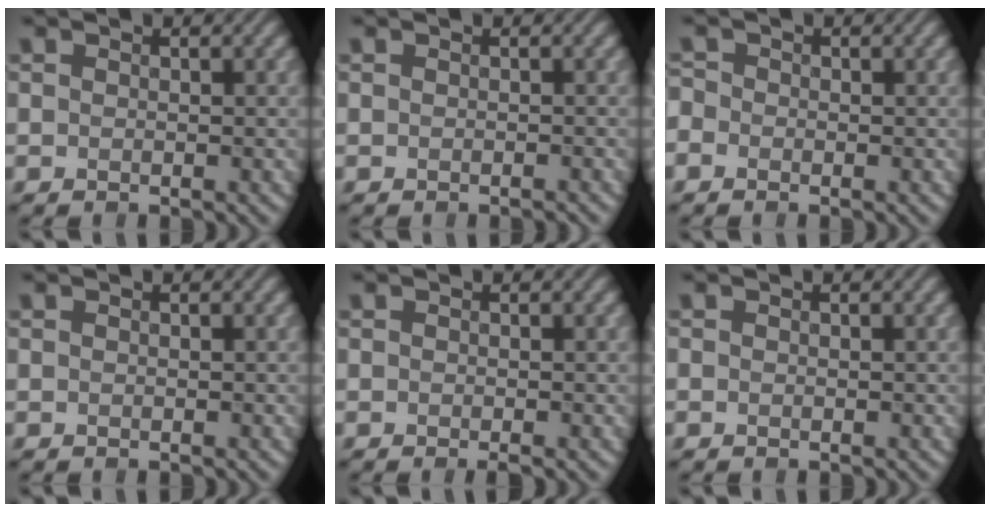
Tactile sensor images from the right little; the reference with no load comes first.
{"total": 0.6, "force": [-0.5, 0.0, 0.3], "torque": [-0.002, 0.003, -0.009]}
{"total": 1.0, "force": [-0.6, 0.8, 0.2], "torque": [-0.003, 0.000, -0.016]}
{"total": 0.0}
{"total": 0.8, "force": [-0.4, 0.1, 0.7], "torque": [-0.012, -0.005, -0.008]}
{"total": 0.0}